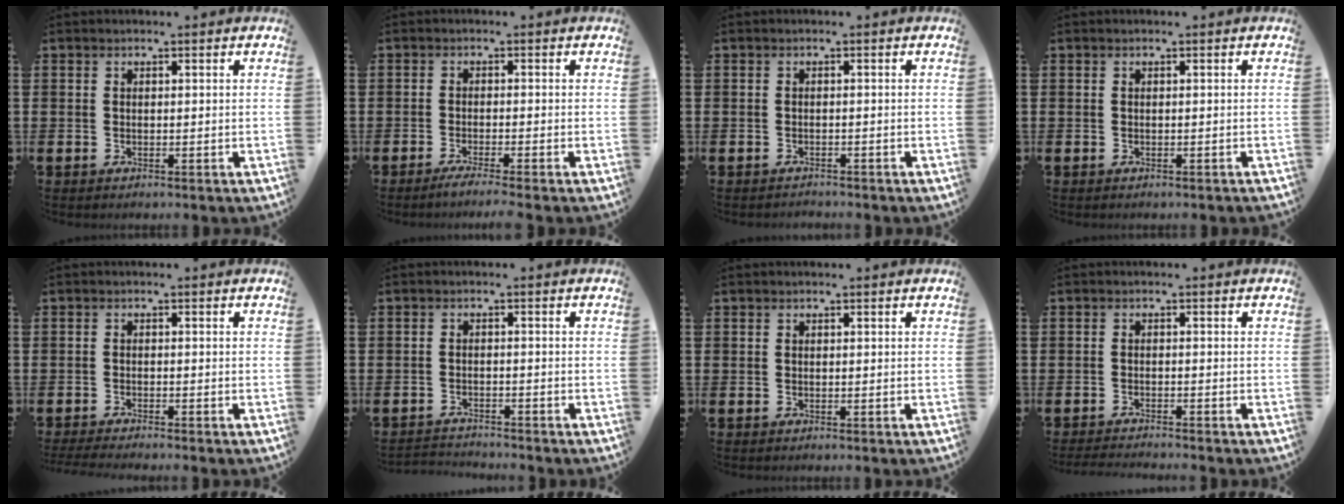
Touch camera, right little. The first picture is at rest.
{"total": 1.7, "force": [-1.3, -0.1, 1.1], "torque": [-0.016, 0.000, -0.024]}
{"total": 0.7, "force": [-0.7, 0.0, -0.1], "torque": [0.000, 0.001, -0.016]}
{"total": 0.0}
{"total": 1.1, "force": [-1.0, -0.1, 0.4], "torque": [-0.006, 0.000, -0.020]}
{"total": 1.7, "force": [-1.7, 0.0, -0.2], "torque": [-0.001, 0.003, -0.037]}
{"total": 0.0}
{"total": 1.3, "force": [-1.3, -0.2, 0.2], "torque": [-0.002, 0.001, -0.025]}